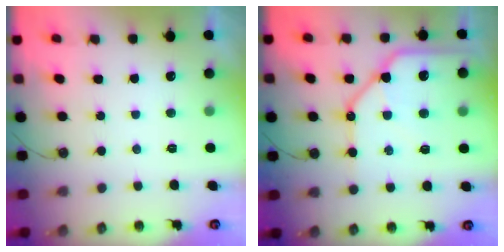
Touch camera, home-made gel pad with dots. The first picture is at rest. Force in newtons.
{"total": 15.8, "press": 15.7, "slide": 1.7}